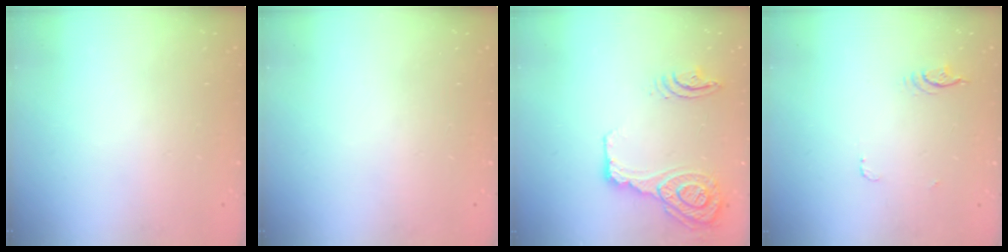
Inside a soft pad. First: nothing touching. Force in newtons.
{"total": 0.0}
{"total": 17.9, "press": 17.6, "slide": 3.7}
{"total": 3.8, "press": 3.4, "slide": 1.6}